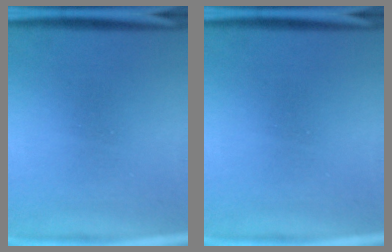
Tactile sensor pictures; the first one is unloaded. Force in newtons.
{"total": 0.0}